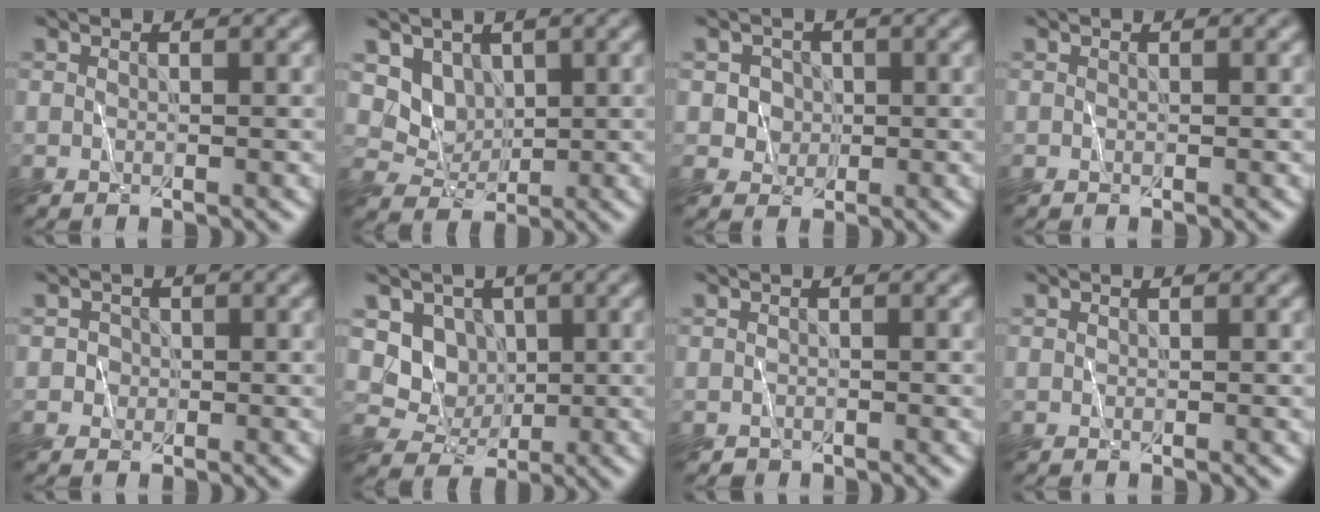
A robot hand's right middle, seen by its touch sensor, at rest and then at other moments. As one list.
[{"total": 2.4, "force": [1.6, 1.8, 0.3], "torque": [-0.004, -0.009, 0.025]}, {"total": 1.9, "force": [0.3, 1.9, 0.3], "torque": [0.008, 0.010, 0.000]}, {"total": 0.0}, {"total": 1.3, "force": [-0.2, 1.3, 0.0], "torque": [0.012, 0.008, -0.007]}, {"total": 2.6, "force": [0.9, 2.4, 0.4], "torque": [-0.002, -0.006, 0.006]}, {"total": 0.7, "force": [-0.4, 0.5, 0.1], "torque": [0.000, -0.004, -0.008]}, {"total": 0.0}]